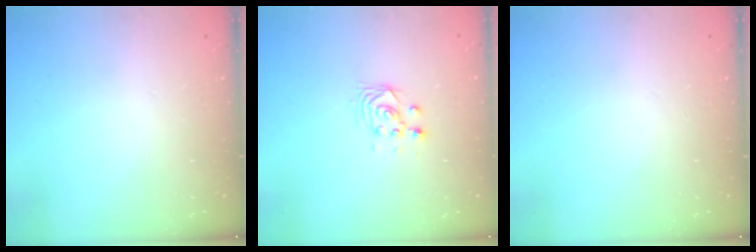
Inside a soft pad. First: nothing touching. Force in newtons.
{"total": 2.8, "press": 2.8, "slide": 0.2}
{"total": 0.0}